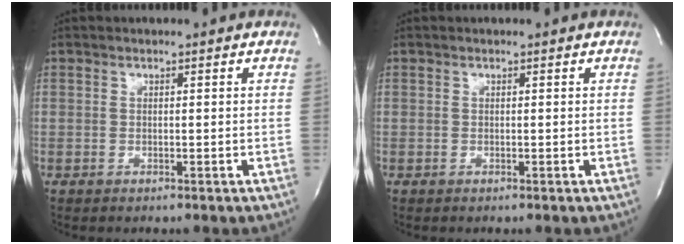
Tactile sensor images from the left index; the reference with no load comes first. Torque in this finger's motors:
{"motor_torque": [0.00, 0.00, 0.00, 0.00]}